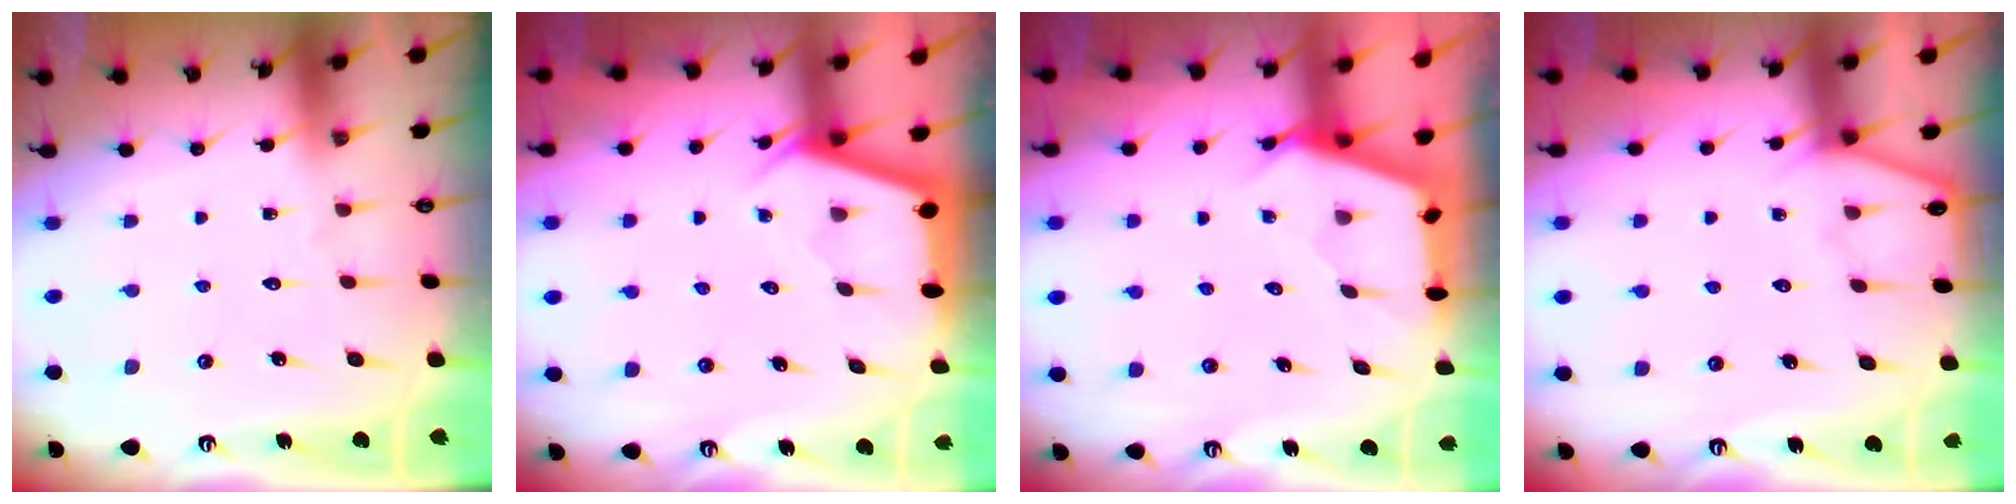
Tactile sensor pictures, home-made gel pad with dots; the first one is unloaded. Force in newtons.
{"total": 2.9, "press": 2.9, "slide": 0.3}
{"total": 2.6, "press": 2.6, "slide": 0.3}
{"total": 4.0, "press": 3.9, "slide": 0.4}